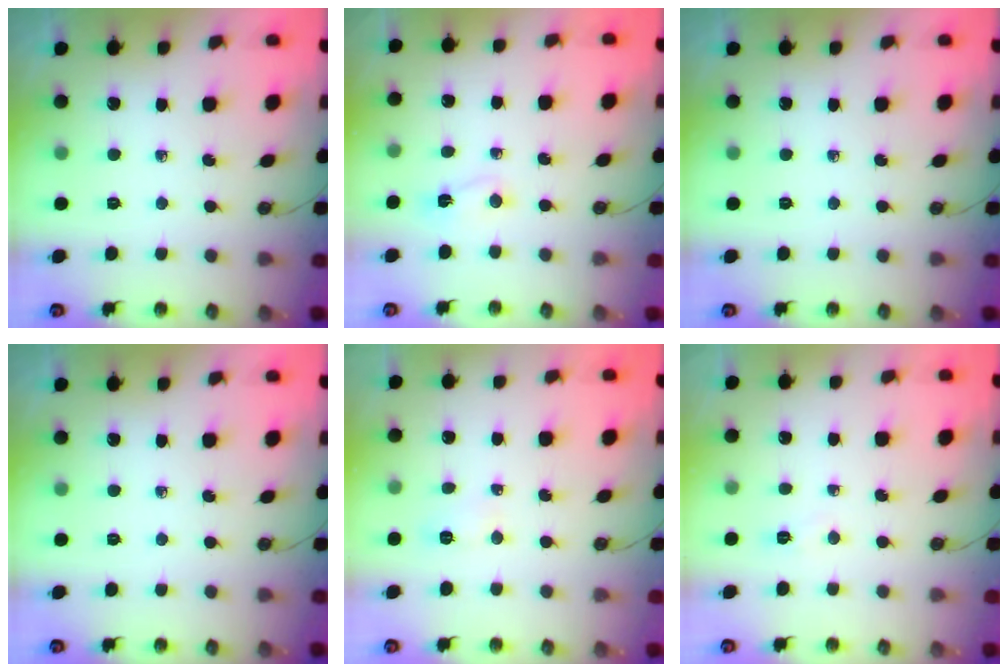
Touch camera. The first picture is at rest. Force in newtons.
{"total": 2.8, "press": 2.7, "slide": 0.5}
{"total": 0.0}
{"total": 0.0}
{"total": 4.0, "press": 4.0, "slide": 0.4}
{"total": 3.4, "press": 3.4, "slide": 0.5}